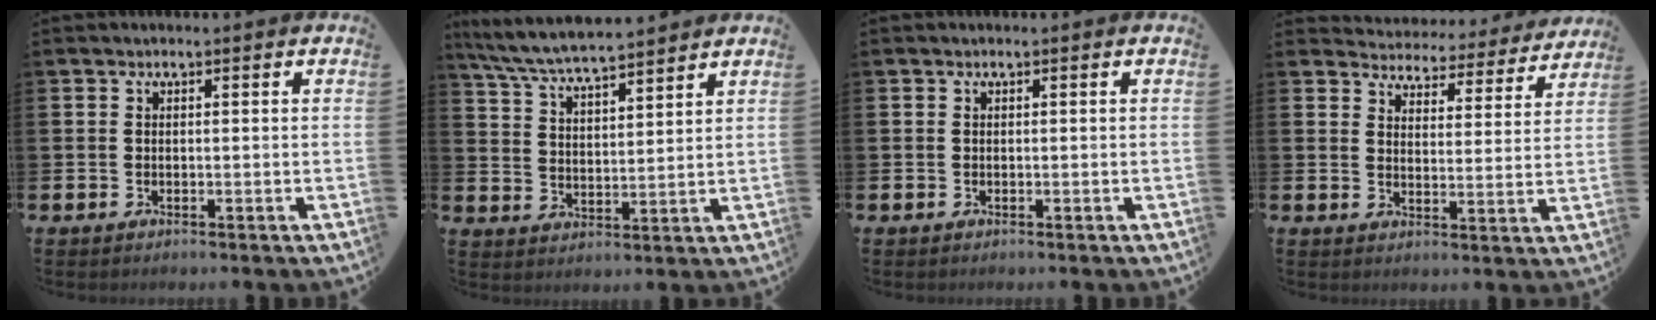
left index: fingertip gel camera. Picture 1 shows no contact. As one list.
[{"total": 6.7, "force": [6.5, 0.3, 1.6], "torque": [-0.058, -0.036, 0.115]}, {"total": 0.0}, {"total": 4.6, "force": [4.5, 0.9, -0.1], "torque": [-0.011, -0.046, 0.071]}]